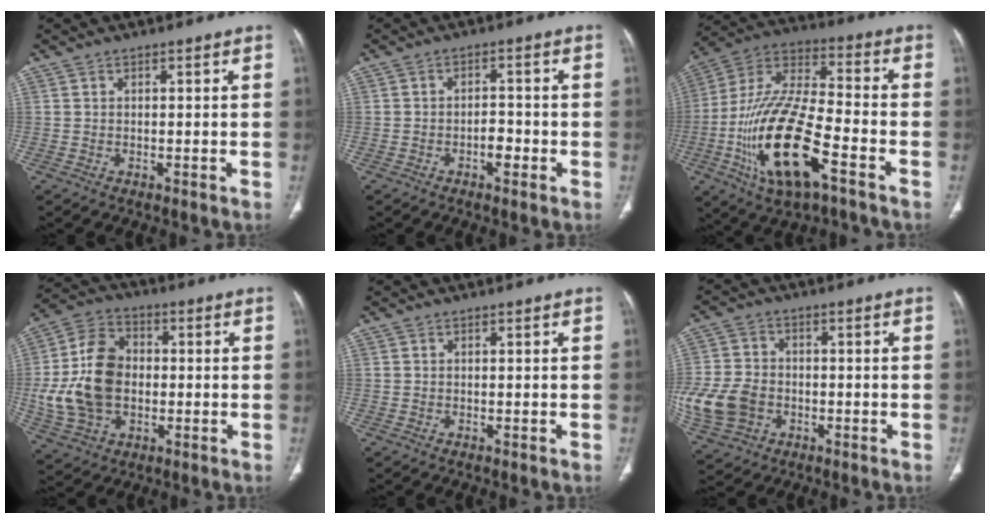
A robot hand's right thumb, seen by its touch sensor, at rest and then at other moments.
{"total": 3.3, "force": [-1.4, 1.7, 2.5], "torque": [-0.028, 0.011, -0.023]}
{"total": 22.1, "force": [-8.2, 8.1, 18.9], "torque": [-0.381, 0.032, -0.145]}
{"total": 16.5, "force": [-0.9, 11.8, 11.5], "torque": [-0.212, 0.019, -0.010]}
{"total": 0.0}
{"total": 12.4, "force": [-2.8, 9.7, 7.2], "torque": [-0.153, 0.009, -0.047]}